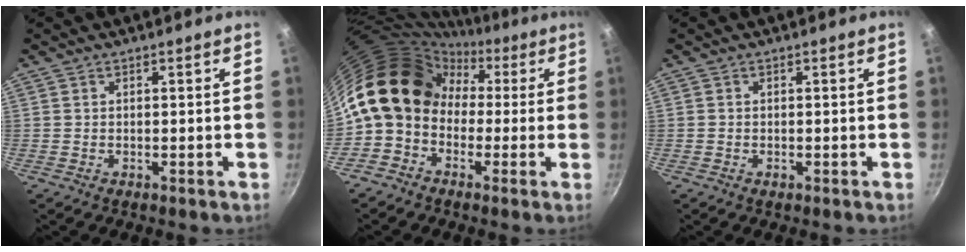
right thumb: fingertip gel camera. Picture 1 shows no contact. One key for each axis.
{"total": 16.1, "fx": 0.3, "fy": 13.2, "fz": 9.3, "tx": -0.130, "ty": 0.055, "tz": -0.018}
{"total": 0.6, "fx": -0.3, "fy": 0.5, "fz": 0.3, "tx": -0.004, "ty": 0.001, "tz": -0.007}